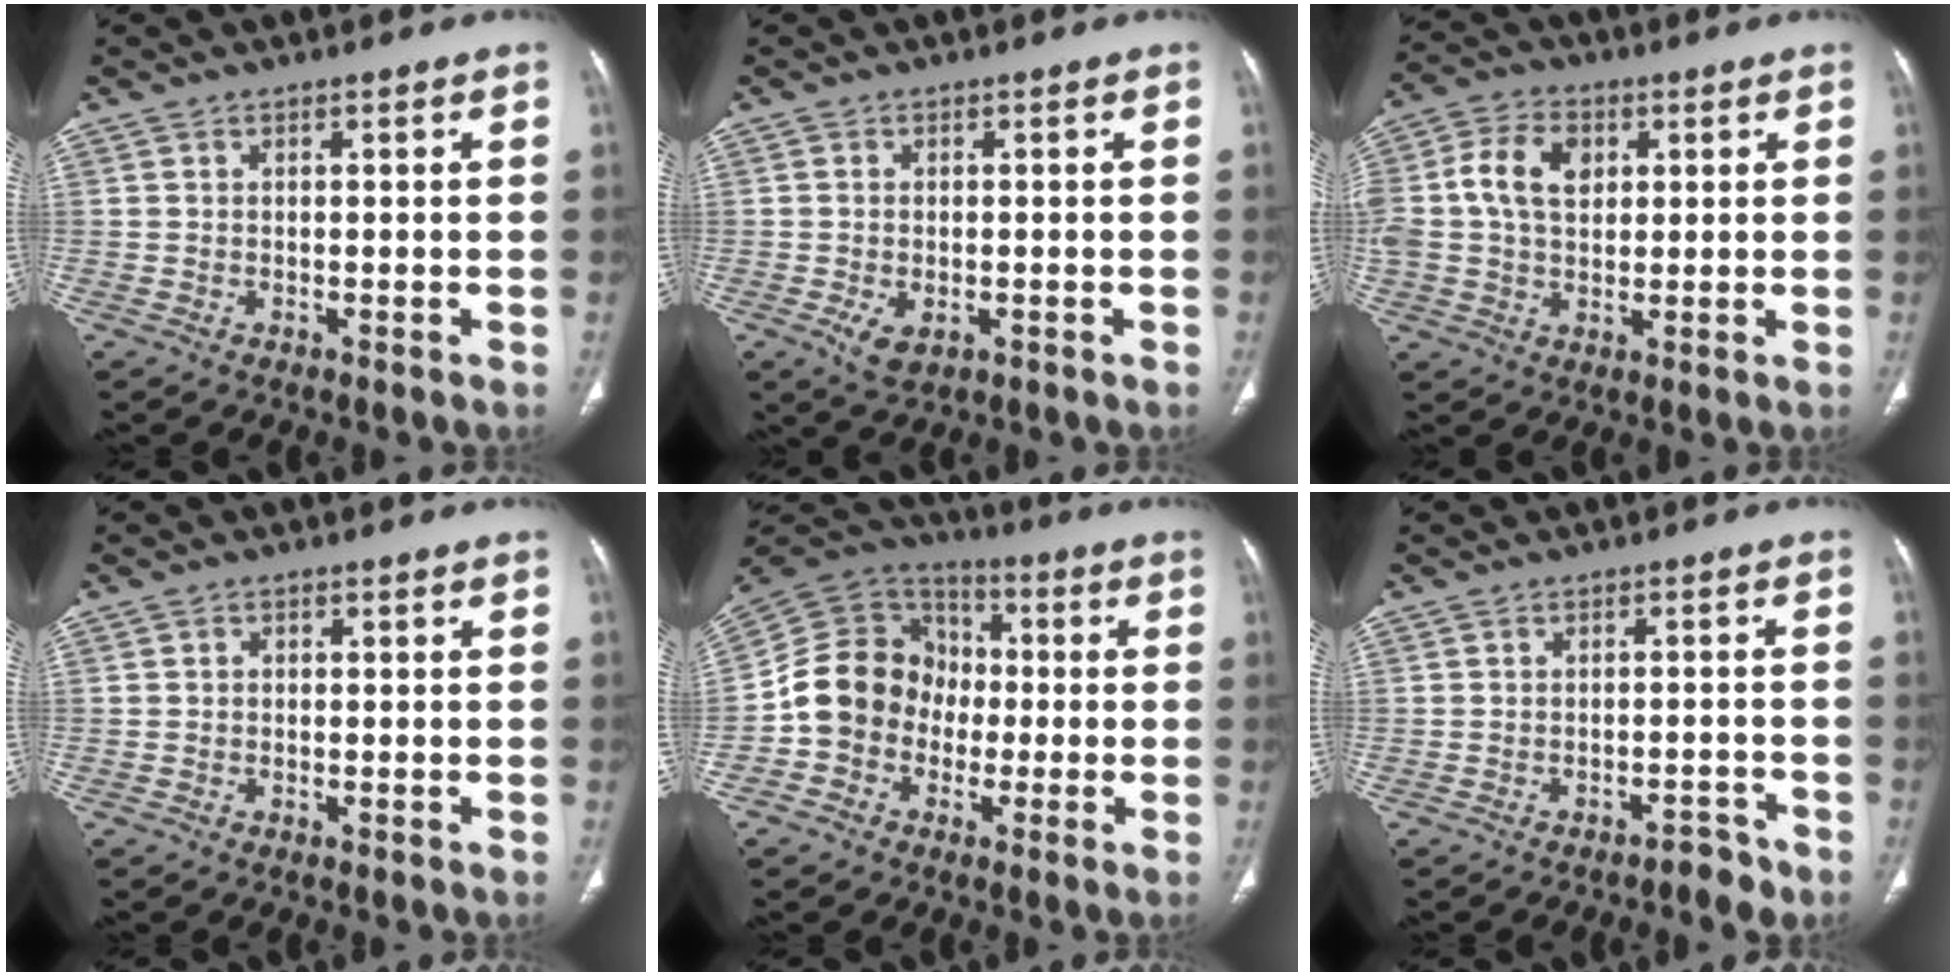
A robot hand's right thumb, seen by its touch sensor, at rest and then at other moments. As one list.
[{"total": 4.1, "force": [-1.4, 2.3, 3.1], "torque": [-0.058, -0.002, -0.015]}, {"total": 11.5, "force": [2.3, 8.0, 7.8], "torque": [-0.155, 0.011, 0.040]}, {"total": 0.8, "force": [-0.1, 0.8, 0.3], "torque": [0.004, 0.003, -0.004]}, {"total": 13.8, "force": [-2.6, 12.1, 6.1], "torque": [-0.079, 0.042, -0.058]}, {"total": 3.1, "force": [-2.5, 1.3, 1.3], "torque": [-0.012, 0.022, -0.032]}]